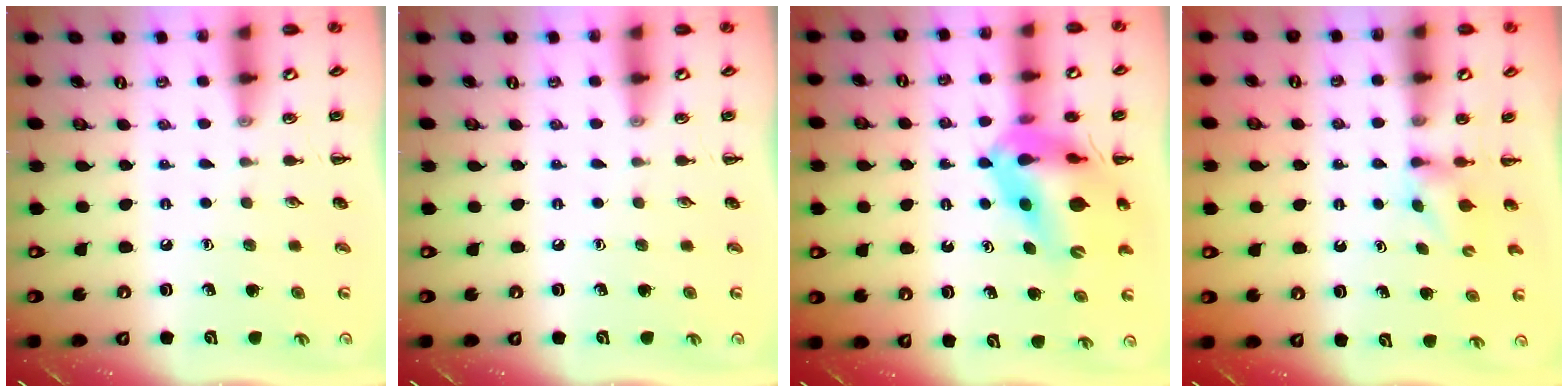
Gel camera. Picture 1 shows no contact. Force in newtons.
{"total": 0.0}
{"total": 12.9, "press": 12.3, "slide": 4.0}
{"total": 2.5, "press": 2.3, "slide": 0.9}